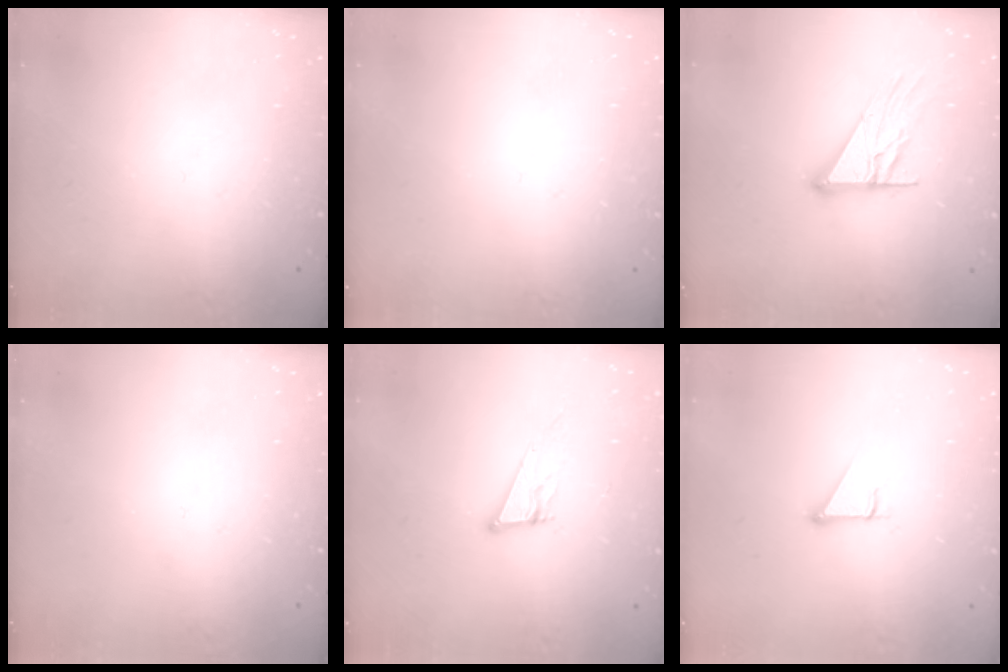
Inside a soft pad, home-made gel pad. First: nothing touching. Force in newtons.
{"total": 1.6, "press": 1.6, "slide": 0.1}
{"total": 13.6, "press": 13.5, "slide": 1.3}
{"total": 0.0}
{"total": 10.9, "press": 10.4, "slide": 3.3}
{"total": 2.9, "press": 2.9, "slide": 0.1}